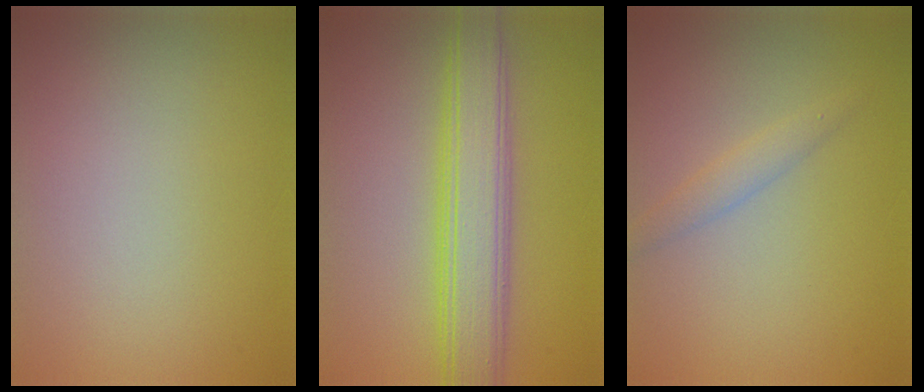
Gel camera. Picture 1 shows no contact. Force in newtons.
{"total": 6.4, "press": 6.4, "slide": 0.3}
{"total": 1.5, "press": 1.5, "slide": 0.1}